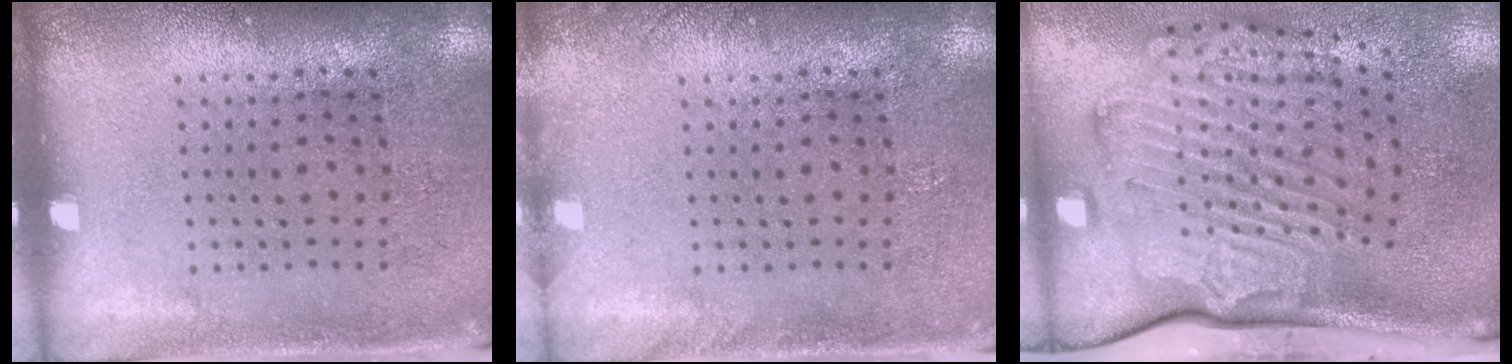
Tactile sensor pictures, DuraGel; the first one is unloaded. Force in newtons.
{"total": 0.9, "press": 0.8, "slide": 0.2}
{"total": 3.5, "press": 2.5, "slide": 2.5}